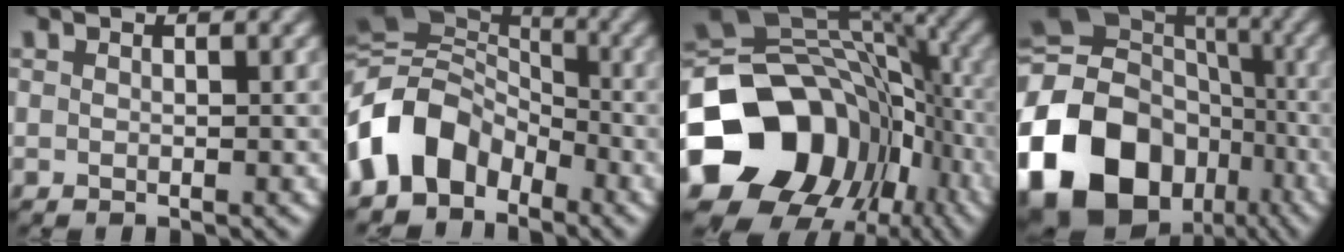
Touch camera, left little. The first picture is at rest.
{"total": 8.9, "force": [-3.8, 6.3, 5.0], "torque": [-0.082, 0.009, -0.088]}
{"total": 17.7, "force": [-6.9, 13.9, 8.5], "torque": [-0.179, -0.017, -0.111]}
{"total": 23.8, "force": [-10.4, 18.6, 10.6], "torque": [-0.195, -0.044, -0.199]}